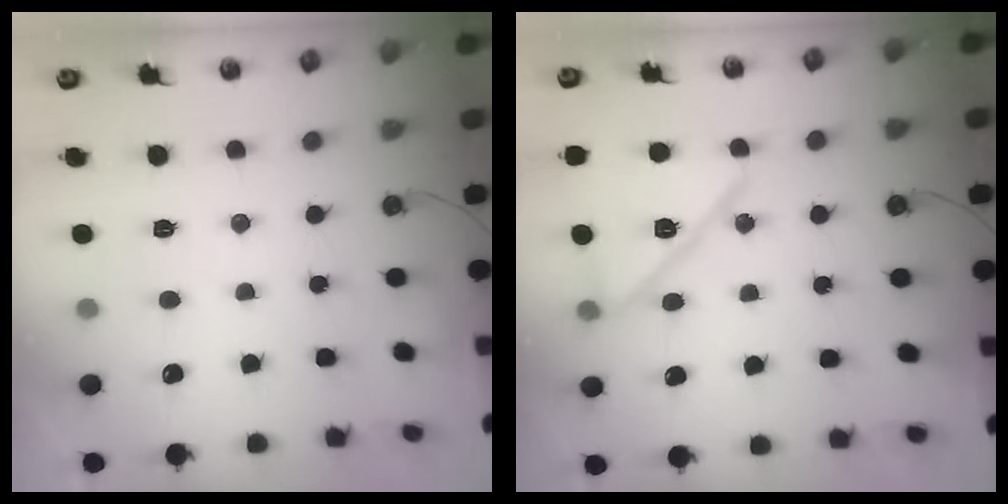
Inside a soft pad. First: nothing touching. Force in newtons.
{"total": 15.6, "press": 15.6, "slide": 0.4}